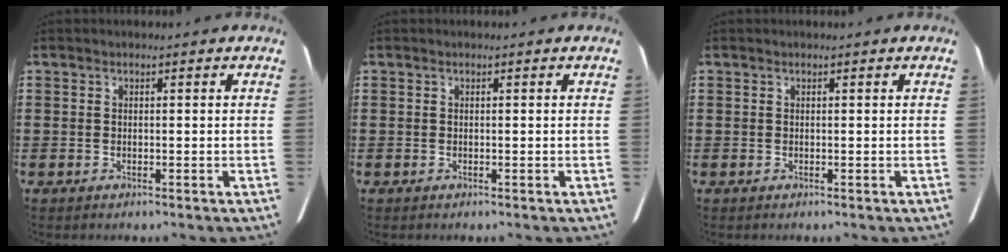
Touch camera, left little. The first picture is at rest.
{"total": 0.0}
{"total": 0.0}